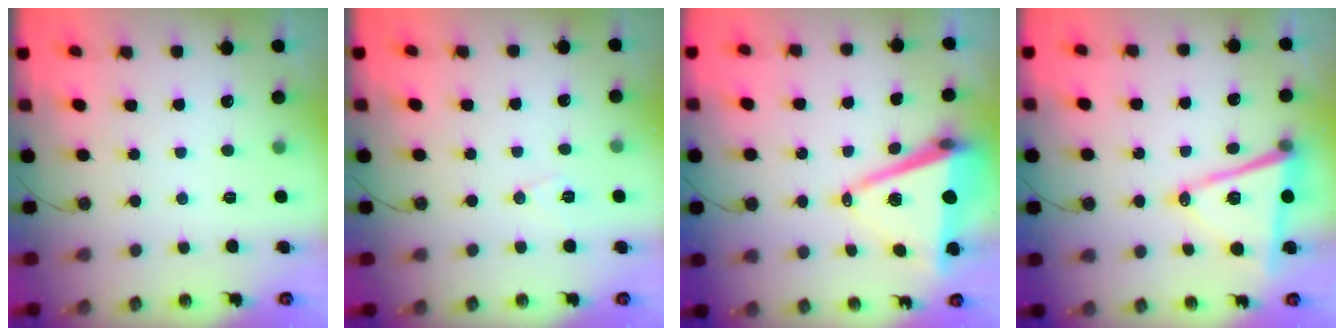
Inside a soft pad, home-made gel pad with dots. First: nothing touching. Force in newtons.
{"total": 7.1, "press": 5.5, "slide": 4.5}
{"total": 11.8, "press": 11.0, "slide": 4.4}
{"total": 13.2, "press": 12.6, "slide": 4.0}